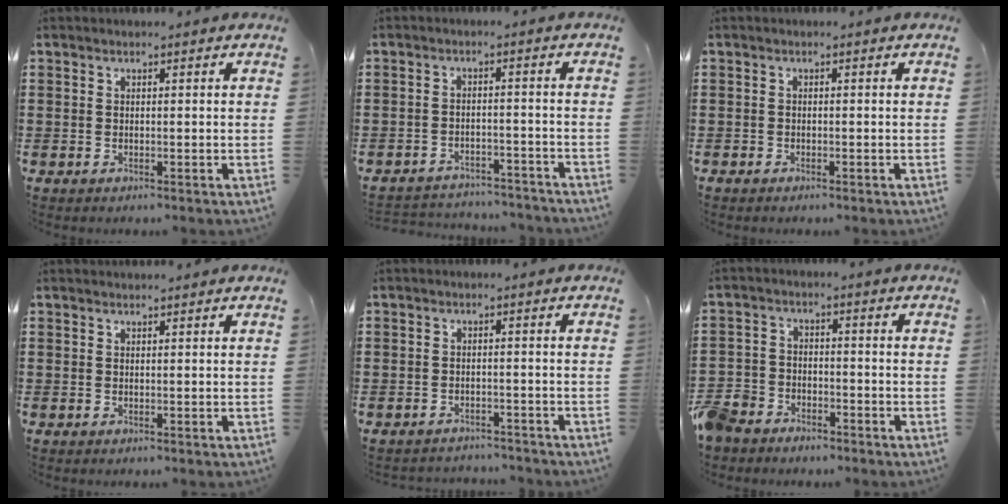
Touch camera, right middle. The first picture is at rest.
{"total": 3.2, "force": [-3.2, 0.3, 0.0], "torque": [-0.007, 0.002, -0.069]}
{"total": 0.6, "force": [-0.6, 0.2, 0.1], "torque": [-0.003, 0.001, -0.013]}
{"total": 0.7, "force": [0.7, -0.1, 0.1], "torque": [-0.002, 0.000, 0.013]}
{"total": 2.2, "force": [-2.1, 0.5, -0.4], "torque": [0.000, 0.002, -0.050]}
{"total": 5.0, "force": [-4.4, 2.1, 0.7], "torque": [-0.049, -0.001, -0.101]}